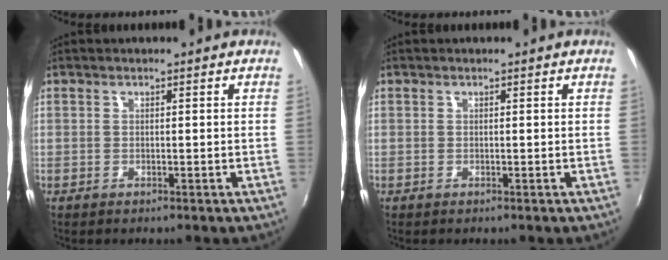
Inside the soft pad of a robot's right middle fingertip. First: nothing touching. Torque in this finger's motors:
{"motor_torque": [0.00, 0.00, 0.00, 0.00]}